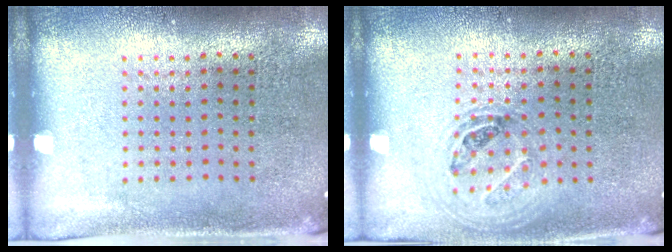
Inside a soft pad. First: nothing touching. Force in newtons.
{"total": 1.1, "press": 1.0, "slide": 0.4}